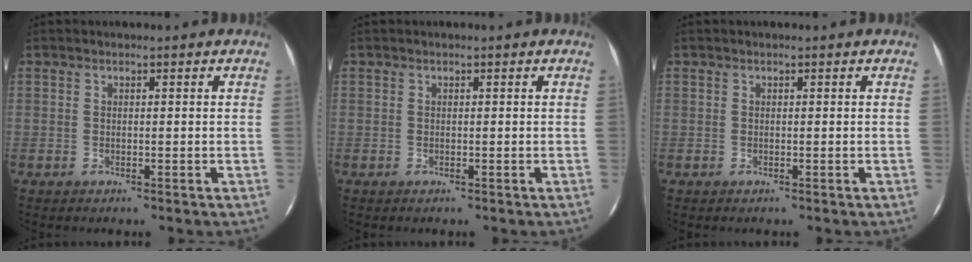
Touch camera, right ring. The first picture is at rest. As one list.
[{"total": 0.0}, {"total": 0.0}]